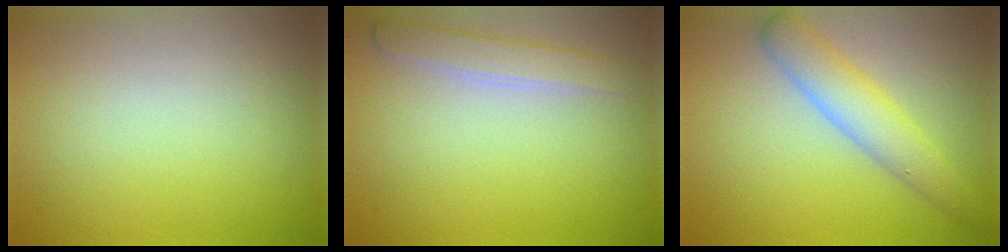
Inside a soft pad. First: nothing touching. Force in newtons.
{"total": 2.3, "press": 2.3, "slide": 0.1}
{"total": 4.0, "press": 4.0, "slide": 0.4}